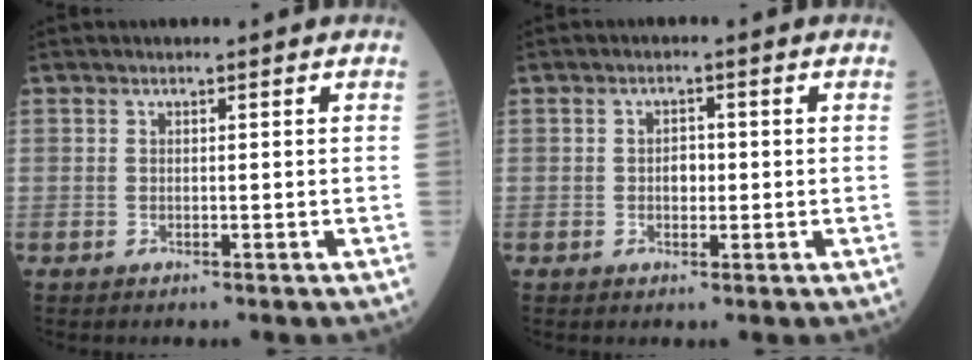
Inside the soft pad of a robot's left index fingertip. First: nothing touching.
{"total": 2.1, "force": [-0.1, 1.3, 1.6], "torque": [-0.023, 0.004, -0.003]}